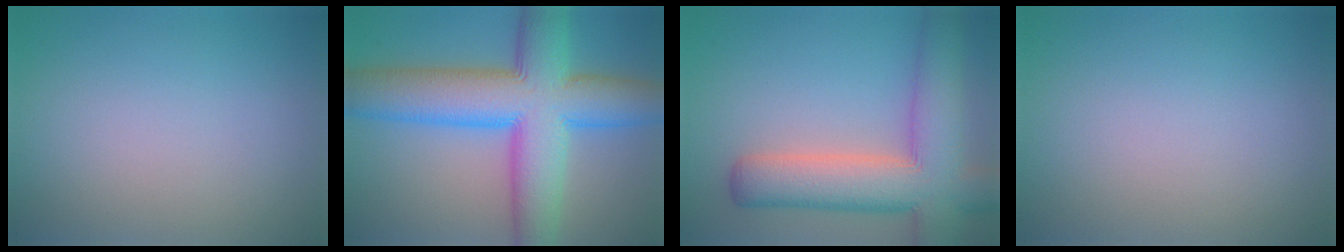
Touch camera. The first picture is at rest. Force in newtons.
{"total": 12.8, "press": 12.8, "slide": 0.2}
{"total": 10.1, "press": 10.0, "slide": 0.8}
{"total": 0.0}